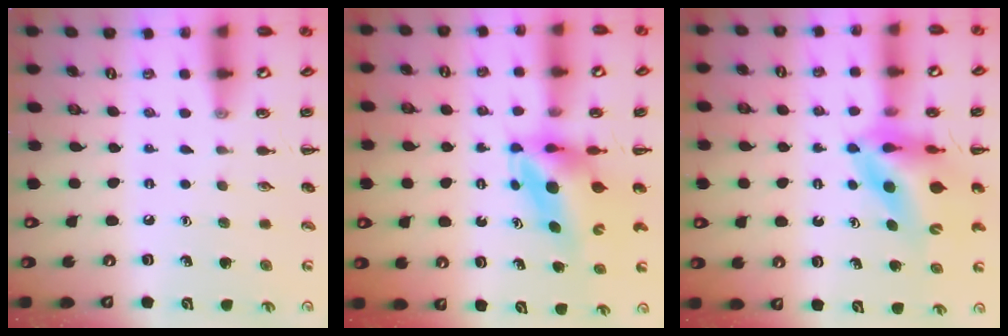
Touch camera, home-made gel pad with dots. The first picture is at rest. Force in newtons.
{"total": 5.3, "press": 5.0, "slide": 1.5}
{"total": 10.6, "press": 10.1, "slide": 3.1}